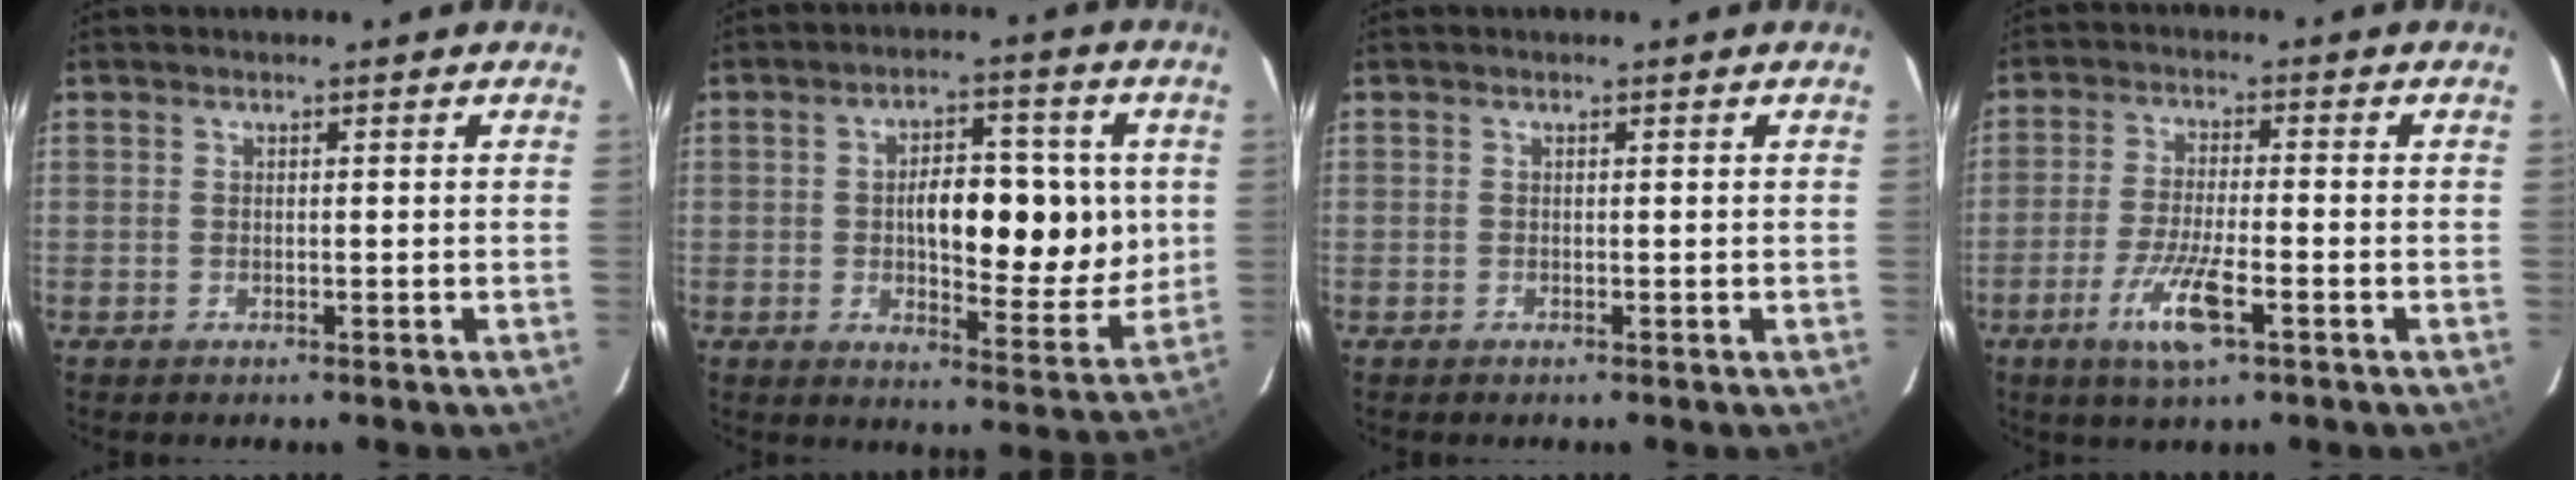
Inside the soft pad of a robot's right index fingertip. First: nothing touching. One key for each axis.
{"total": 13.0, "fx": 0.9, "fy": 5.2, "fz": 11.9, "tx": -0.171, "ty": 0.012, "tz": 0.020}
{"total": 0.0}
{"total": 7.8, "fx": -3.6, "fy": 1.0, "fz": 6.8, "tx": -0.135, "ty": -0.014, "tz": -0.063}